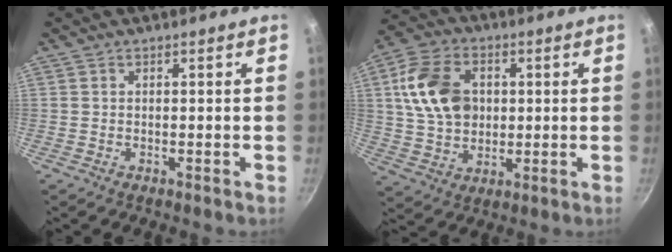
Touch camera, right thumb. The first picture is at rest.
{"total": 14.7, "force": [2.8, 10.8, 9.6], "torque": [-0.157, 0.004, 0.046]}